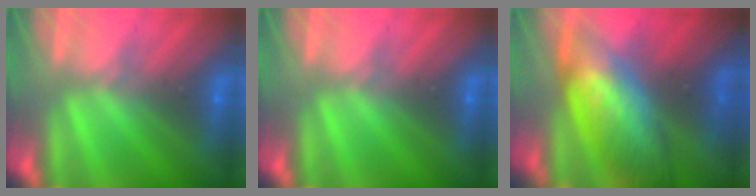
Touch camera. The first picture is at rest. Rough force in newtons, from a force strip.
{"total": 0.0}
{"total": 13.7}